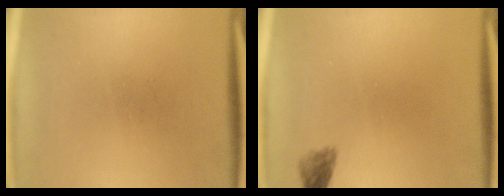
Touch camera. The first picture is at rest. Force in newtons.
{"total": 1.7}